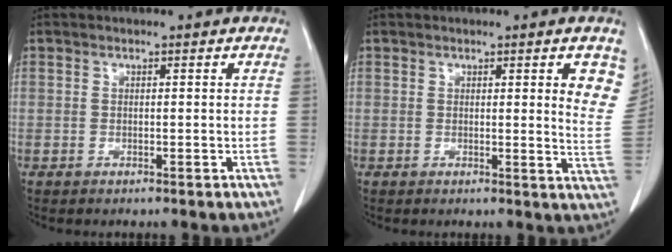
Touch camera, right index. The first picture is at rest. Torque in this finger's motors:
{"motor_torque": [0.00, 0.30, 0.09, 0.01]}